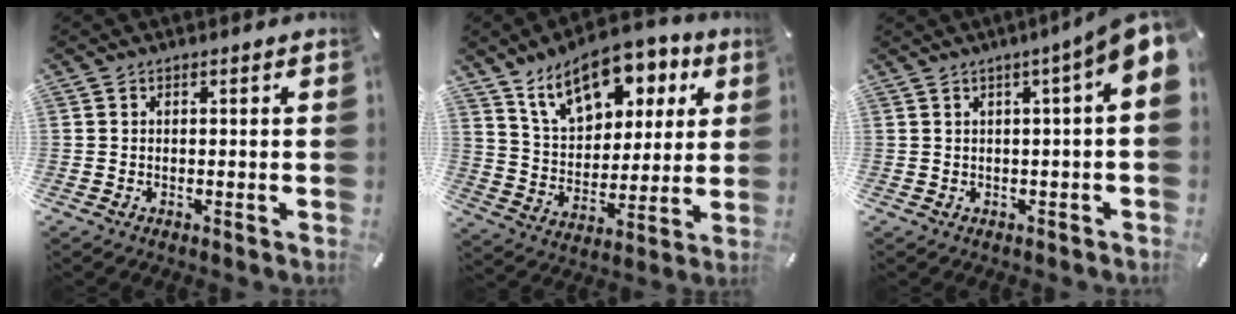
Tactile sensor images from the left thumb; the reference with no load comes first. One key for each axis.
{"total": 16.2, "fx": 10.0, "fy": 9.5, "fz": 8.5, "tx": -0.145, "ty": -0.045, "tz": 0.180}
{"total": 7.7, "fx": 2.8, "fy": 0.7, "fz": 7.2, "tx": -0.116, "ty": -0.021, "tz": 0.048}